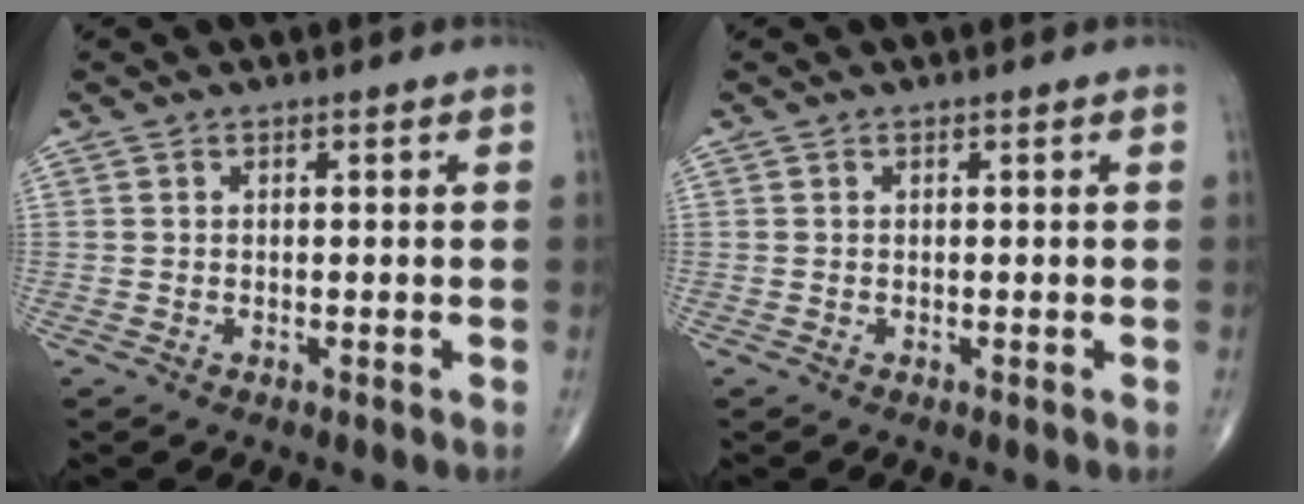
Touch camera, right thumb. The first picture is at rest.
{"total": 0.0}